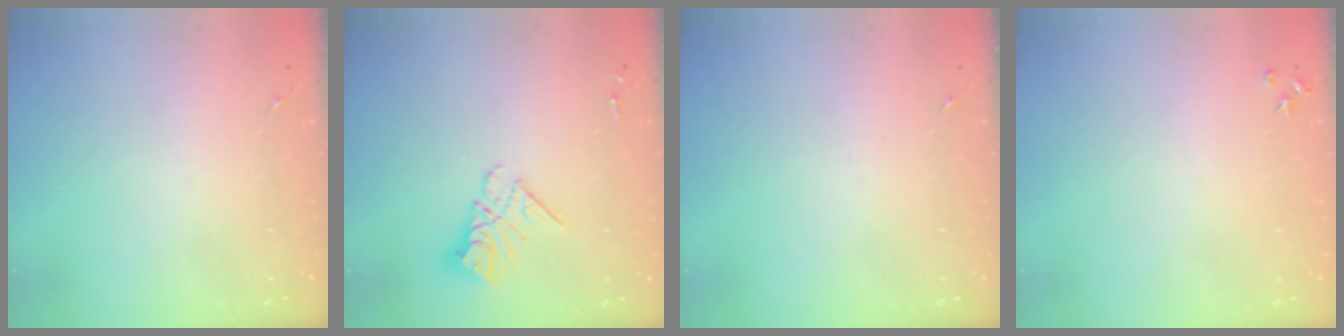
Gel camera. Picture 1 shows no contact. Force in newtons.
{"total": 10.7, "press": 10.7, "slide": 1.0}
{"total": 0.0}
{"total": 3.6, "press": 3.5, "slide": 0.5}